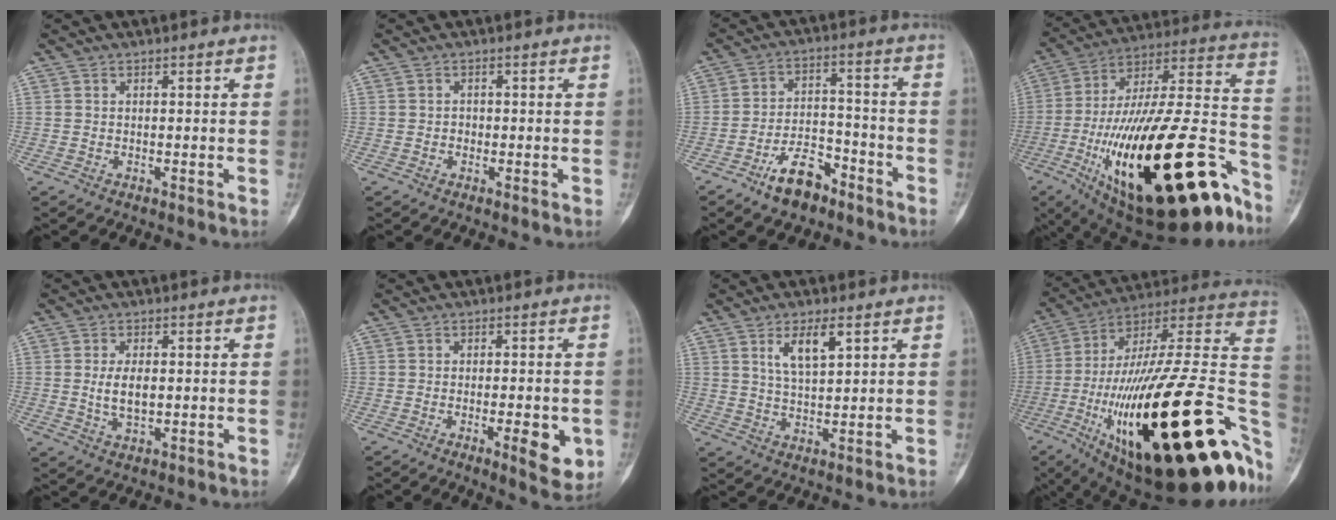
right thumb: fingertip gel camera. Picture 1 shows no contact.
{"total": 1.2, "force": [-0.2, 1.0, 0.5], "torque": [-0.001, 0.005, -0.004]}
{"total": 9.4, "force": [-6.3, 4.7, 5.2], "torque": [-0.077, 0.051, -0.111]}
{"total": 42.0, "force": [-18.0, 15.0, 34.9], "torque": [-0.527, 0.056, -0.276]}
{"total": 5.2, "force": [0.3, 2.8, 4.4], "torque": [-0.081, -0.008, 0.009]}
{"total": 7.3, "force": [-2.1, 2.4, 6.6], "torque": [-0.080, -0.009, -0.023]}
{"total": 6.4, "force": [3.1, 2.3, 5.1], "torque": [-0.090, -0.015, 0.061]}
{"total": 47.5, "force": [-13.6, 15.4, 42.8], "torque": [-0.605, 0.050, -0.217]}